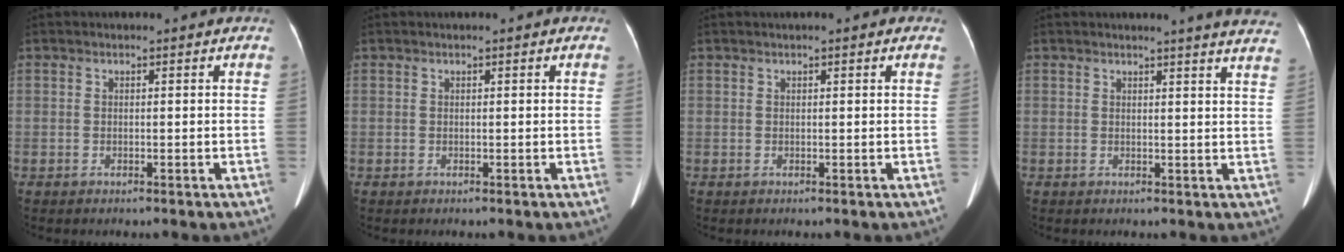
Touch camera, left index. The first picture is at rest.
{"total": 0.0}
{"total": 0.8, "force": [0.5, 0.2, 0.7], "torque": [-0.011, 0.005, 0.003]}
{"total": 10.4, "force": [9.6, -0.2, 4.2], "torque": [-0.041, -0.041, 0.081]}